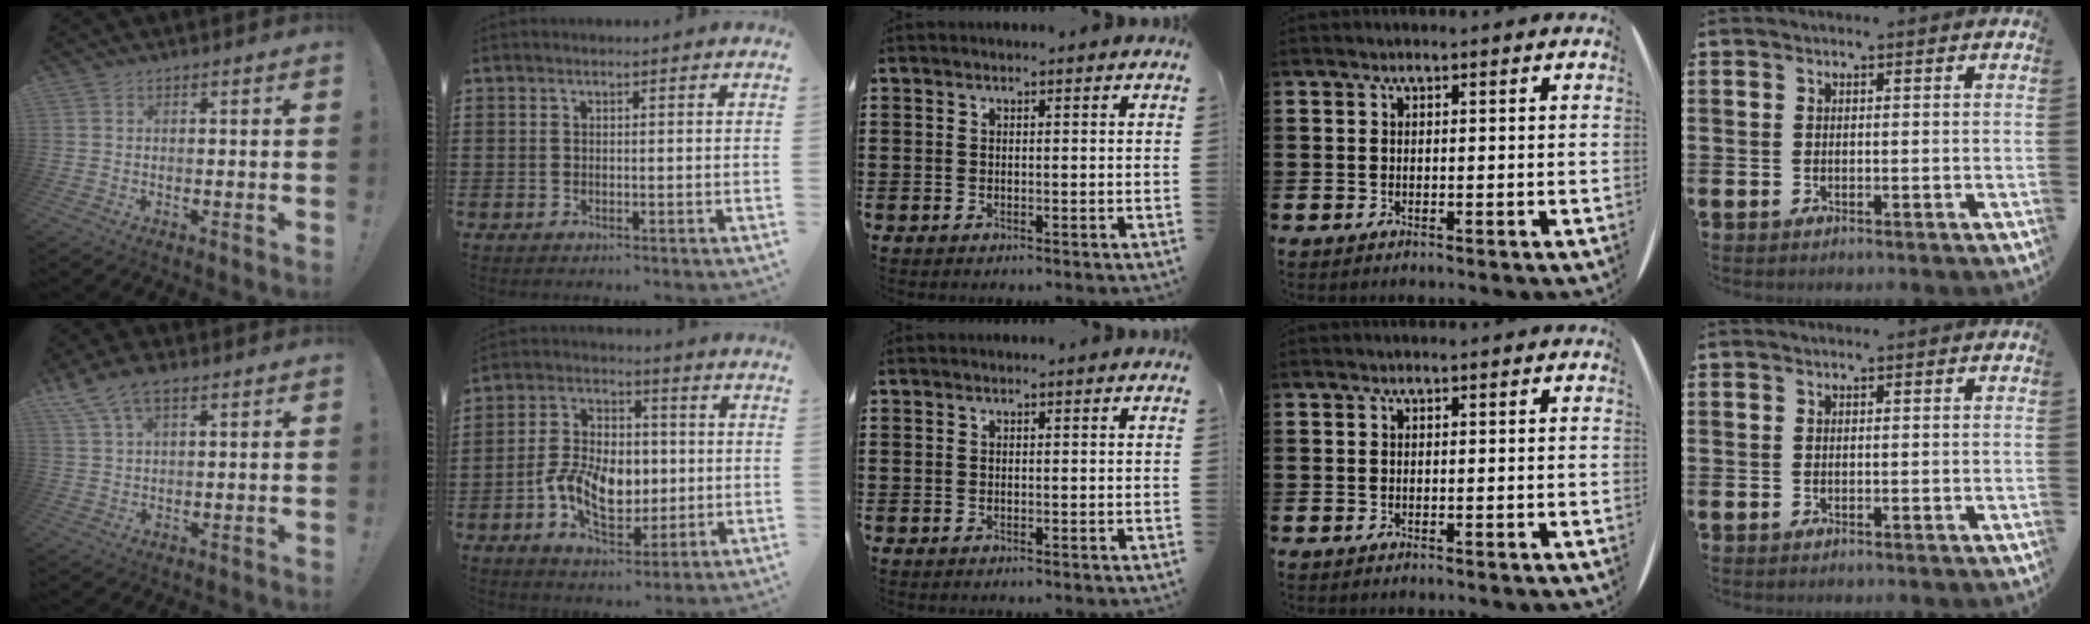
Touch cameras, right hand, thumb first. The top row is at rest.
{"thumb": {"total": 7.8, "force": [4.8, 3.5, 5.1], "torque": [-0.100, -0.008, 0.094]}, "index": {"total": 9.4, "force": [-1.7, 6.2, 6.9], "torque": [-0.135, 0.004, -0.035]}}